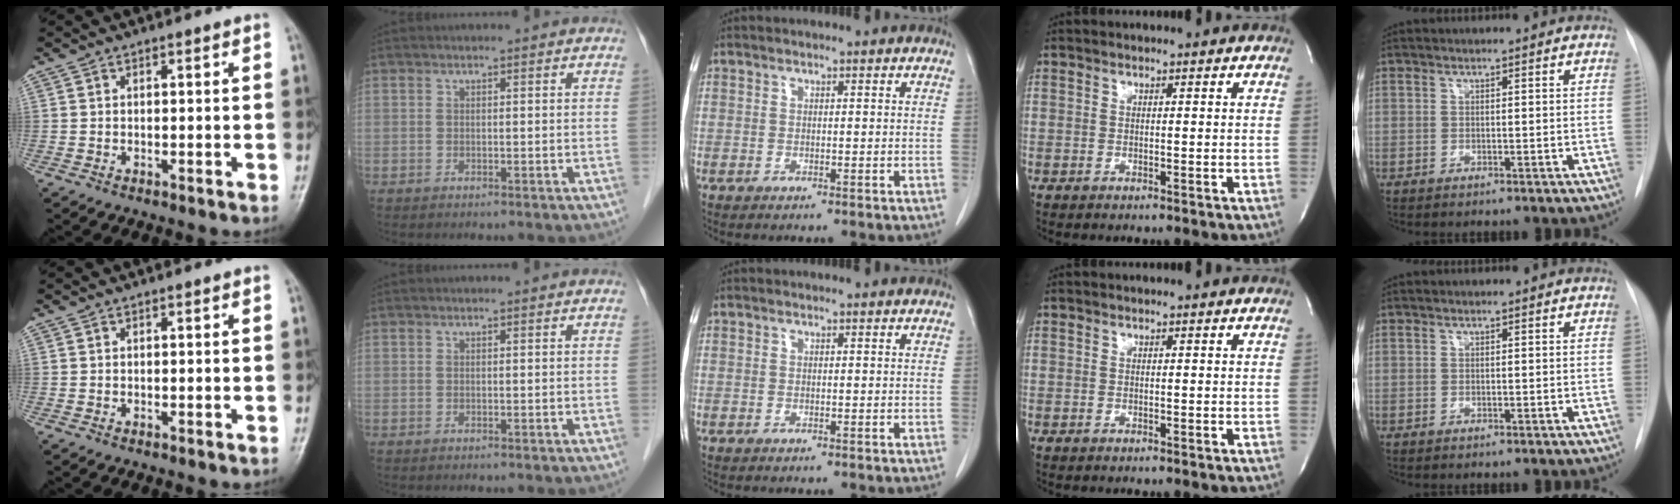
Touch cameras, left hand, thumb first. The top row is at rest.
{}